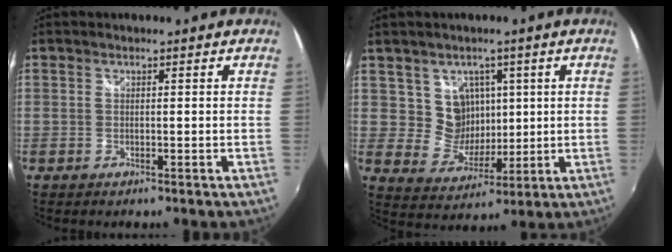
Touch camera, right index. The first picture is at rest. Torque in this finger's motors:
{"motor_torque": [-1.06, 1.08, 0.02, 0.01]}